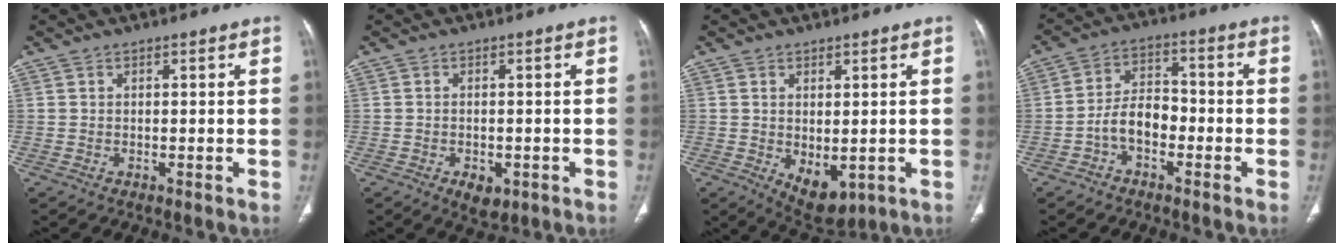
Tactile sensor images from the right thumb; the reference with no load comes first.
{"total": 3.9, "force": [-1.6, 2.3, 2.7], "torque": [-0.034, 0.003, -0.016]}
{"total": 6.8, "force": [-1.2, 3.8, 5.5], "torque": [-0.073, -0.010, 0.003]}
{"total": 7.0, "force": [-2.8, 4.3, 4.8], "torque": [-0.073, 0.036, -0.059]}